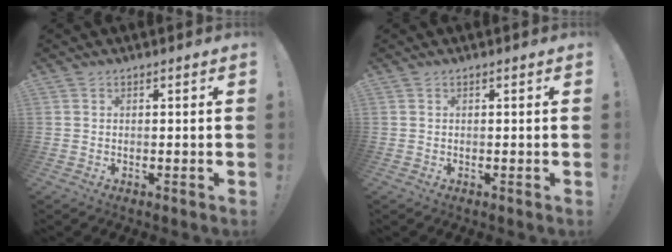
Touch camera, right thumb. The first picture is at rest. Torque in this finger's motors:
{"motor_torque": [0.00, 0.01, 0.00, 0.00, 0.00]}